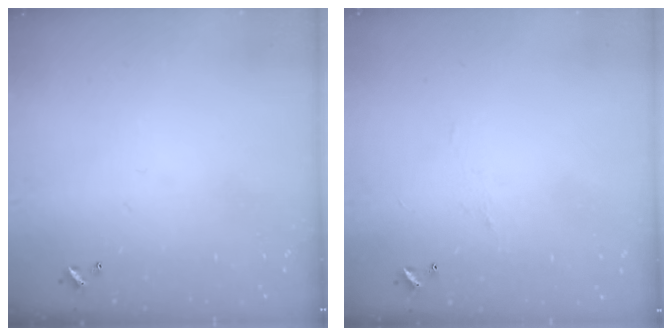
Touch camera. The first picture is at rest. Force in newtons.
{"total": 2.4, "press": 2.3, "slide": 0.7}